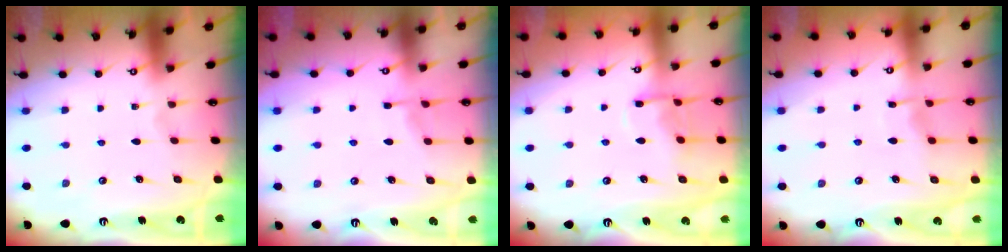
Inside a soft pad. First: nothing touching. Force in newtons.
{"total": 5.3, "press": 5.3, "slide": 0.7}
{"total": 8.9, "press": 8.9, "slide": 0.8}
{"total": 5.2, "press": 5.1, "slide": 0.6}